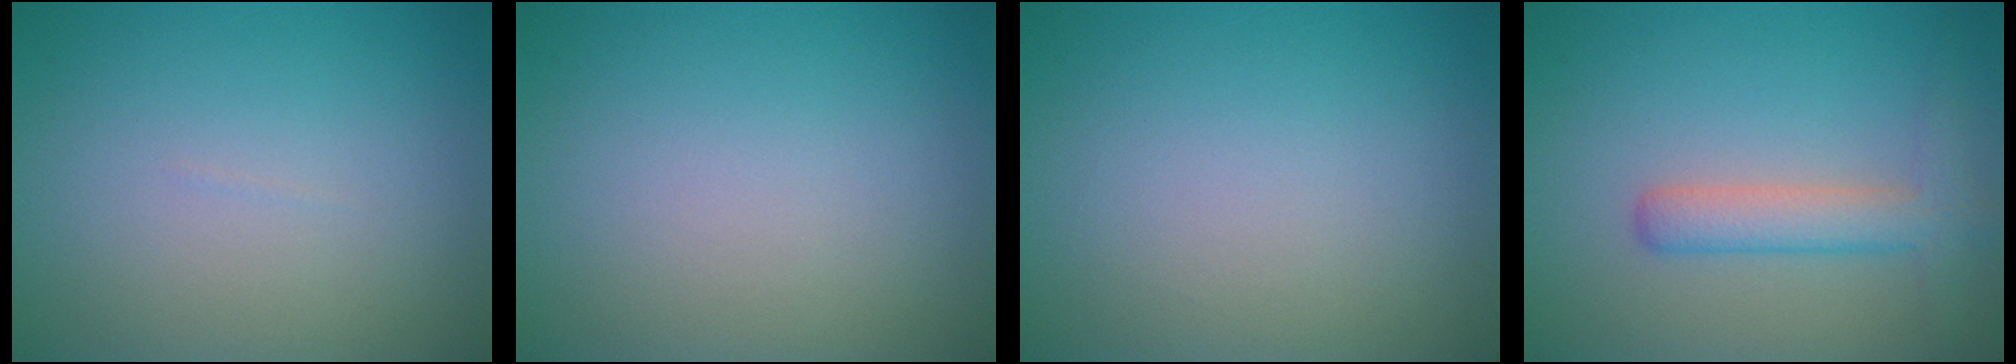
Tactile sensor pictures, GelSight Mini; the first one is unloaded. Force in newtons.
{"total": 0.0}
{"total": 0.0}
{"total": 3.5, "press": 3.5, "slide": 0.1}